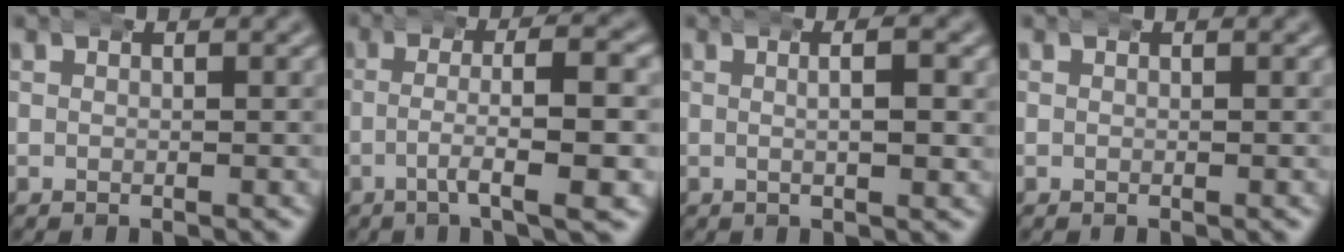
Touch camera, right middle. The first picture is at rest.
{"total": 4.5, "force": [-1.0, 0.3, 4.4], "torque": [-0.074, 0.001, -0.021]}
{"total": 3.3, "force": [0.7, 0.7, 3.1], "torque": [-0.043, 0.013, 0.005]}
{"total": 0.0}